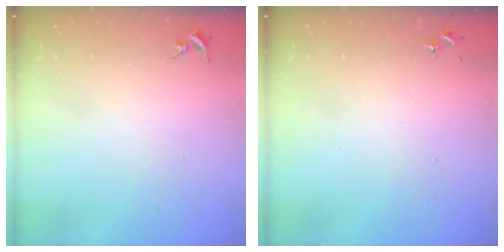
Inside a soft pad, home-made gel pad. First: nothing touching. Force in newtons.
{"total": 0.0}